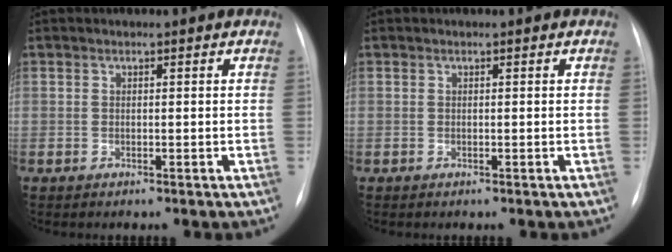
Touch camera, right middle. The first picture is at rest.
{"total": 0.0}